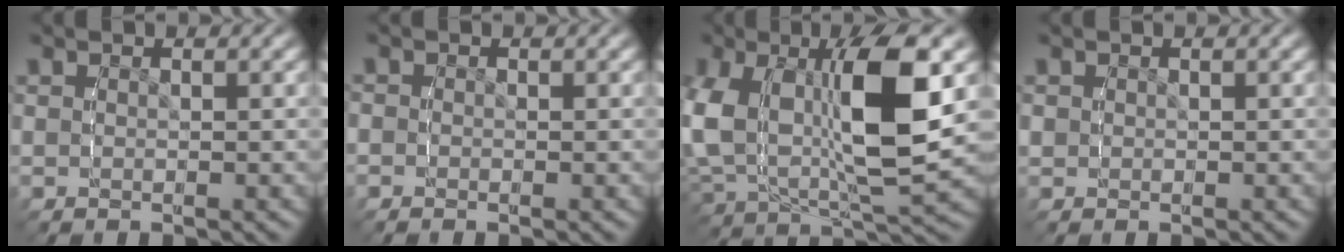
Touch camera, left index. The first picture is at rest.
{"total": 1.1, "force": [-0.8, 0.7, -0.3], "torque": [-0.003, -0.007, -0.014]}
{"total": 13.4, "force": [0.3, 8.6, 10.3], "torque": [-0.231, -0.032, 0.014]}
{"total": 0.6, "force": [0.0, 0.6, -0.1], "torque": [0.003, 0.001, 0.000]}